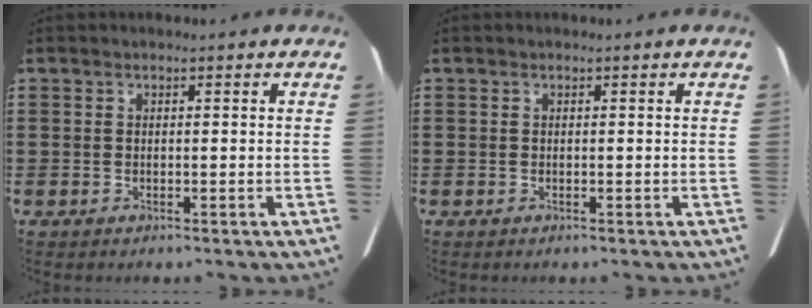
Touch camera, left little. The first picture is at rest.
{"total": 0.0}